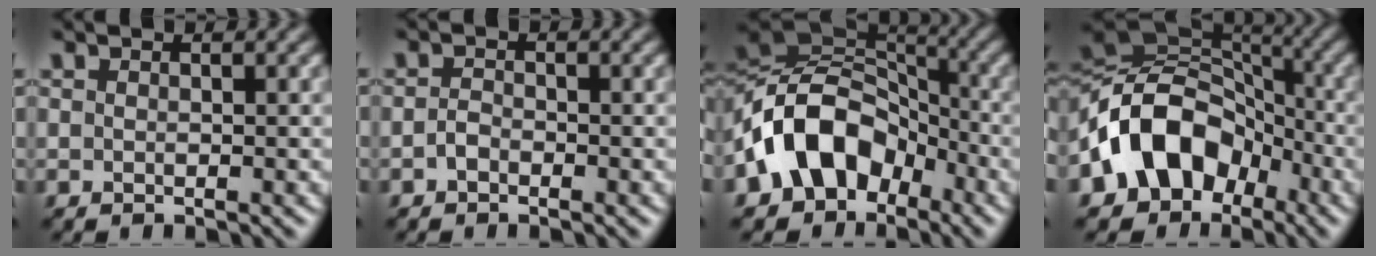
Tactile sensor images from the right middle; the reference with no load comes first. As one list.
[{"total": 1.0, "force": [-0.5, 0.6, 0.6], "torque": [-0.015, 0.002, -0.013]}, {"total": 9.8, "force": [-4.2, 7.0, 5.5], "torque": [-0.085, 0.016, -0.097]}, {"total": 10.9, "force": [-4.5, 8.1, 5.7], "torque": [-0.094, 0.019, -0.104]}]